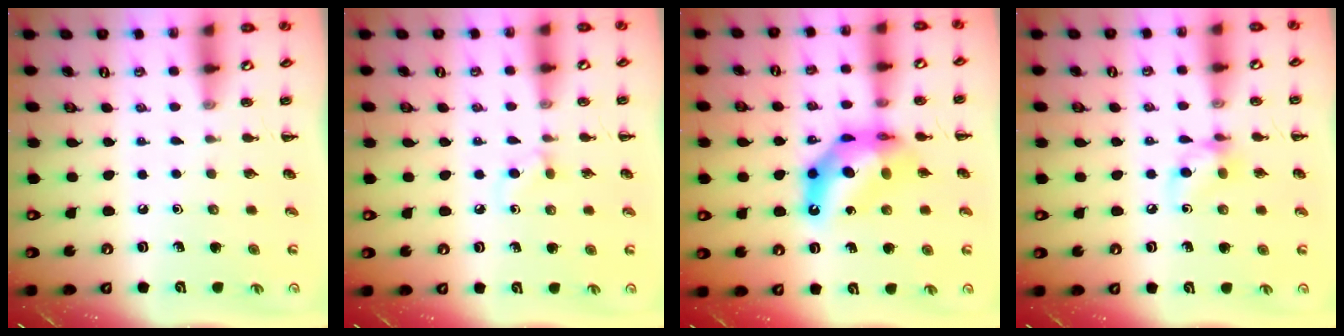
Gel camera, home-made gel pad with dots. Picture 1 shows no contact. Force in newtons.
{"total": 4.2, "press": 4.1, "slide": 1.1}
{"total": 11.9, "press": 11.4, "slide": 3.6}
{"total": 7.9, "press": 7.9, "slide": 0.7}